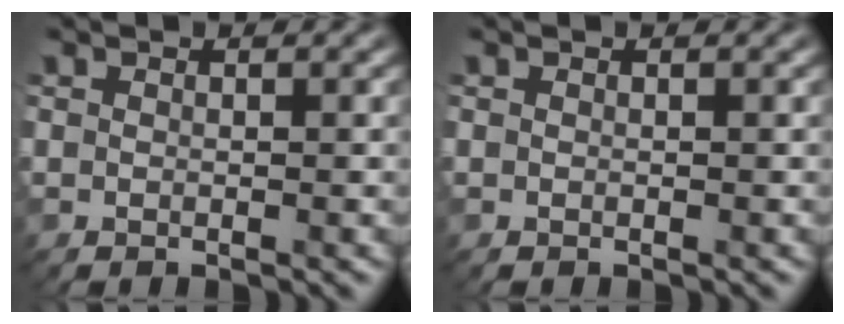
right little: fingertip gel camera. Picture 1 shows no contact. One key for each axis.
{"total": 0.0}